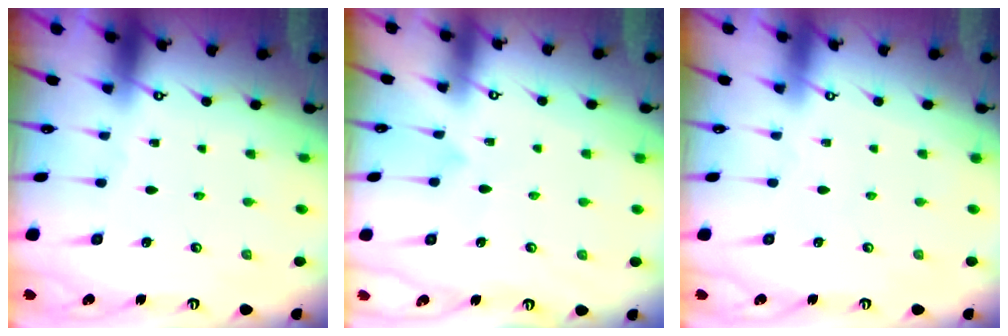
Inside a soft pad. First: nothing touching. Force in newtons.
{"total": 6.9, "press": 6.9, "slide": 0.4}
{"total": 4.0, "press": 4.0, "slide": 0.1}